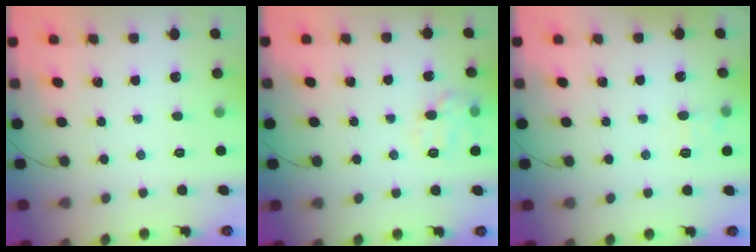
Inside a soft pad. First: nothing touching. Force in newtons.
{"total": 10.2, "press": 10.2, "slide": 0.4}
{"total": 6.9, "press": 6.7, "slide": 1.7}